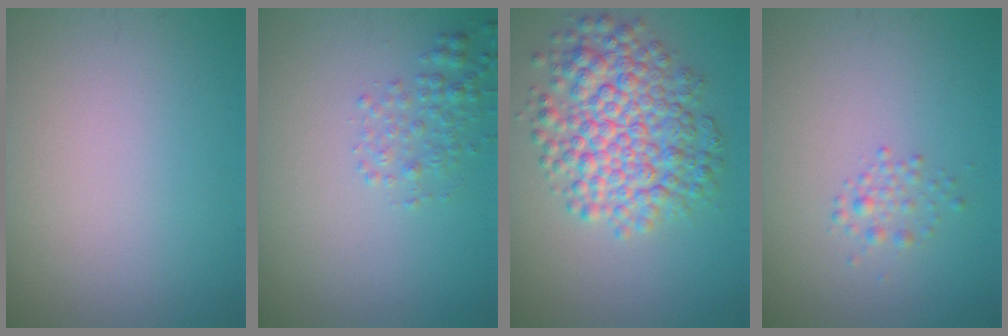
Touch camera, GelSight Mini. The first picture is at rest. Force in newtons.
{"total": 1.9, "press": 1.9, "slide": 0.1}
{"total": 7.4, "press": 7.4, "slide": 0.2}
{"total": 1.3, "press": 1.3, "slide": 0.0}